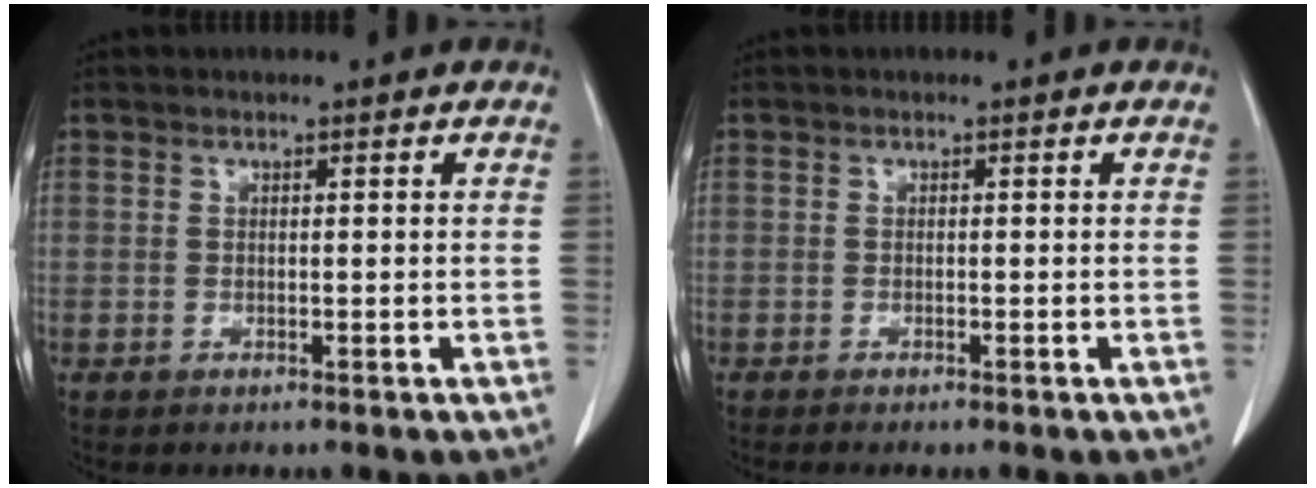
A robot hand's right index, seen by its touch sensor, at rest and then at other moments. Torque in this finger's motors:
{"motor_torque": [0.23, -0.21, -0.04, 0.02]}